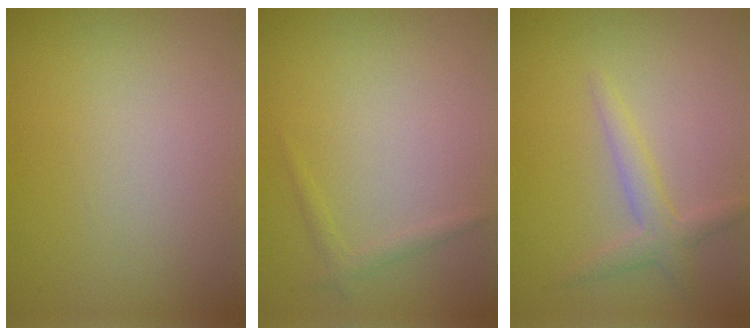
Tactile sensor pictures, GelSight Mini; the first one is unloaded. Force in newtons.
{"total": 0.9, "press": 0.9, "slide": 0.1}
{"total": 2.2, "press": 2.2, "slide": 0.1}